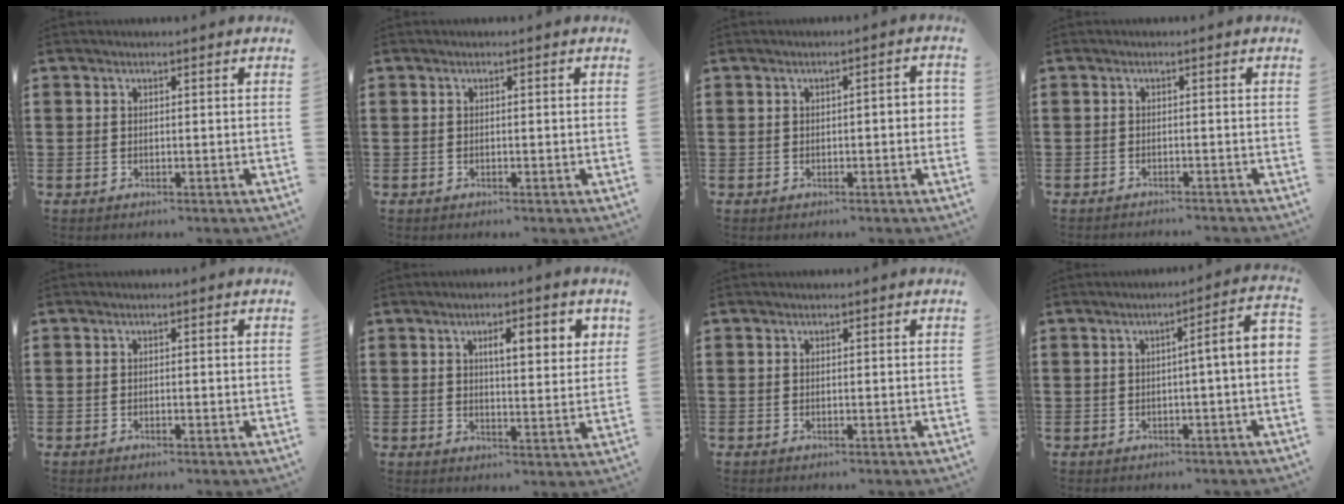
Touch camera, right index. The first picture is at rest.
{"total": 0.0}
{"total": 1.7, "force": [-0.5, 0.5, 1.5], "torque": [-0.027, -0.001, -0.011]}
{"total": 1.0, "force": [-1.0, -0.1, 0.1], "torque": [-0.004, 0.002, -0.020]}
{"total": 0.0}
{"total": 5.5, "force": [2.1, 1.6, 4.8], "torque": [-0.074, -0.002, 0.027]}
{"total": 0.0}
{"total": 4.1, "force": [-0.8, -0.1, 4.0], "torque": [-0.071, -0.004, -0.017]}